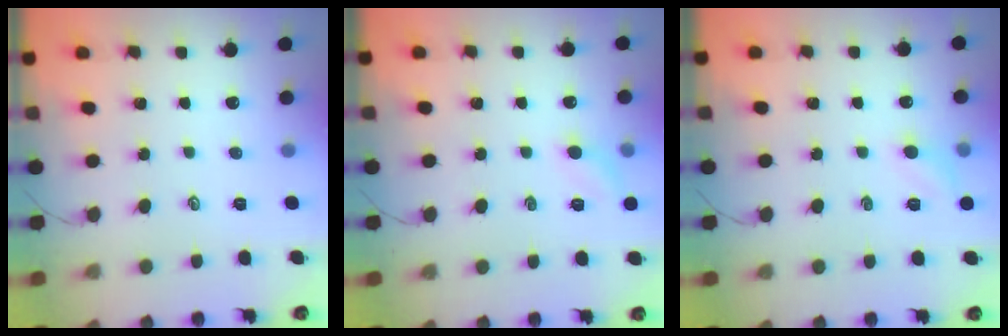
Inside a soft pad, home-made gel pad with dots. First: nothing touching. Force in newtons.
{"total": 6.9, "press": 6.7, "slide": 1.6}
{"total": 6.1, "press": 5.8, "slide": 2.0}